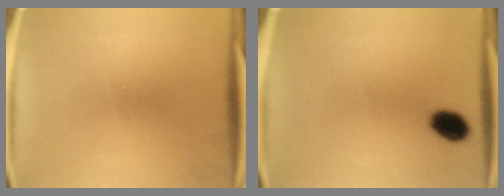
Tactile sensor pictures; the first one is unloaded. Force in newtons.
{"total": 5.1}